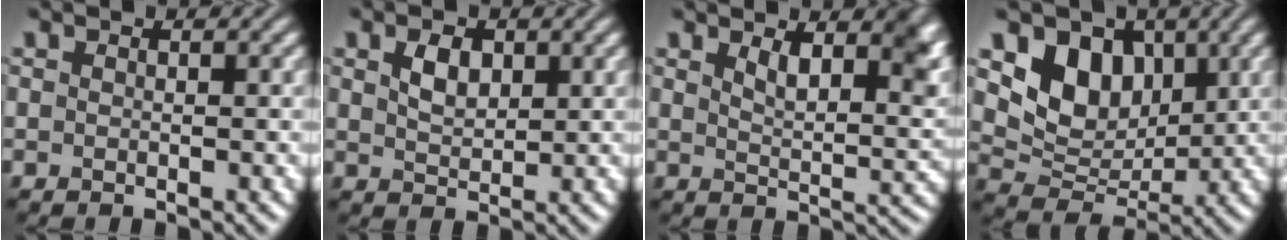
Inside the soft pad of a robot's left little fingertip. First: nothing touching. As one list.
[{"total": 2.5, "force": [1.1, 1.5, 1.7], "torque": [-0.038, 0.000, 0.023]}, {"total": 5.5, "force": [3.0, 2.1, 4.1], "torque": [-0.058, -0.009, 0.050]}, {"total": 6.5, "force": [2.4, 4.8, 3.6], "torque": [-0.061, -0.011, 0.036]}]